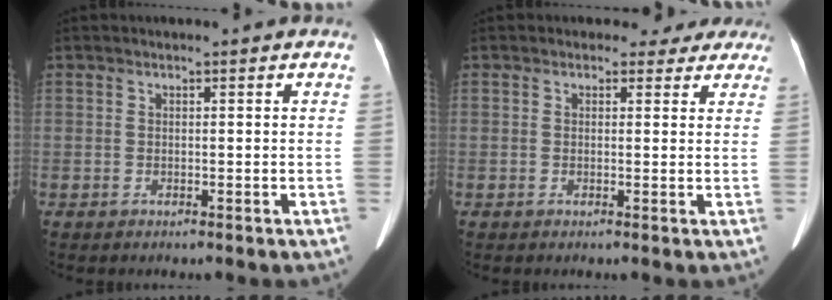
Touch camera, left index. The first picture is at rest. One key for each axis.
{"total": 4.2, "fx": 3.5, "fy": 2.3, "fz": 0.2, "tx": 0.016, "ty": 0.005, "tz": 0.024}